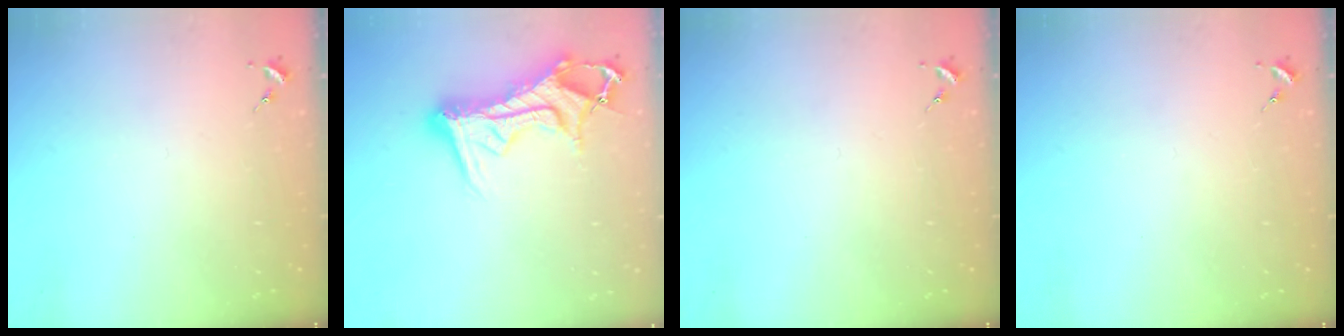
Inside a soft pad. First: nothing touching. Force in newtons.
{"total": 15.8, "press": 15.7, "slide": 1.6}
{"total": 0.0}
{"total": 0.0}